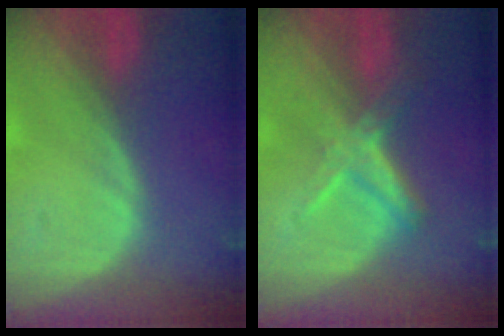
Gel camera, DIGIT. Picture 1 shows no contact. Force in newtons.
{"total": 5.8, "press": 5.4, "slide": 2.1}